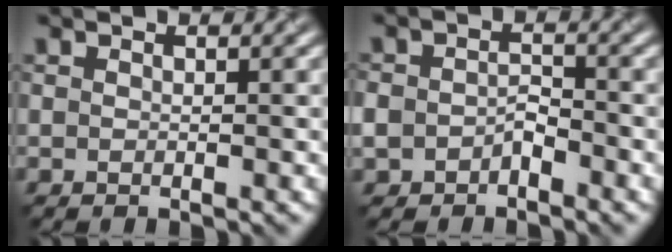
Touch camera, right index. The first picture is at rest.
{"total": 1.6, "force": [-0.8, 1.1, 0.8], "torque": [-0.019, 0.010, -0.021]}